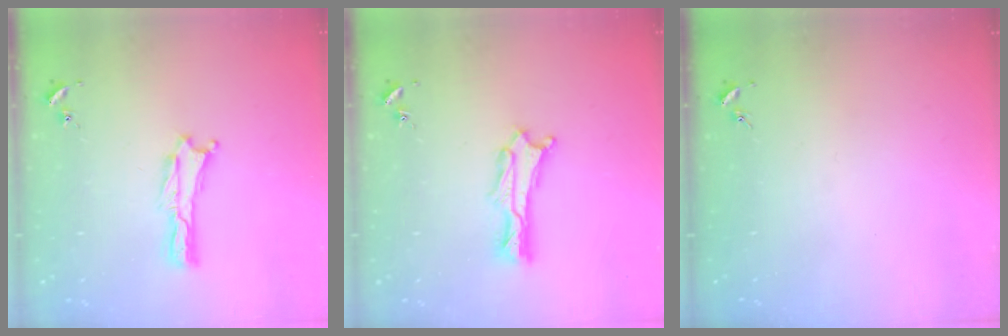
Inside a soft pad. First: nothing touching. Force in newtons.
{"total": 1.1, "press": 1.1, "slide": 0.2}
{"total": 0.0}